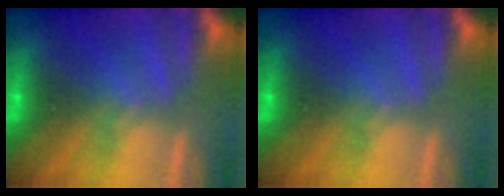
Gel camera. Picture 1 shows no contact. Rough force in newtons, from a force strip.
{"total": 0.0}